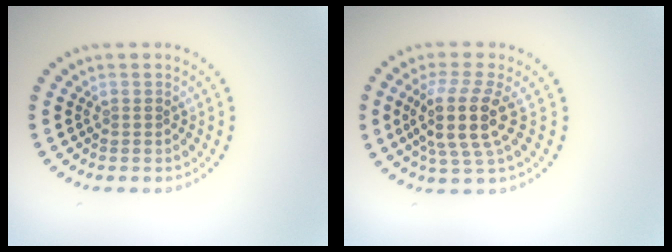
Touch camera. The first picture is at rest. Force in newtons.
{"total": 4.6, "press": 3.7, "slide": 2.7}